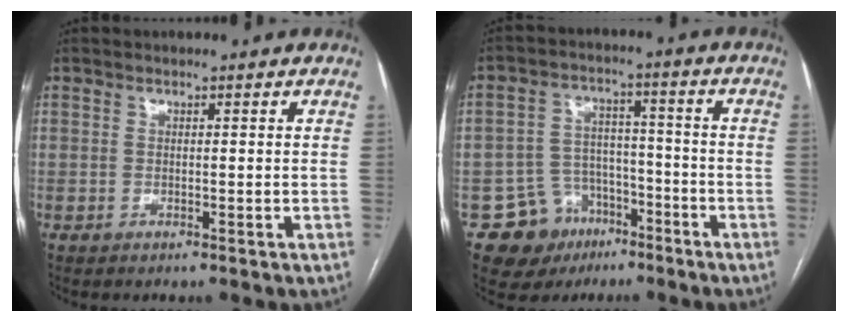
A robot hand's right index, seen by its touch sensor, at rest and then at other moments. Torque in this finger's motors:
{"motor_torque": [-0.09, -0.08, -0.63, -0.21]}